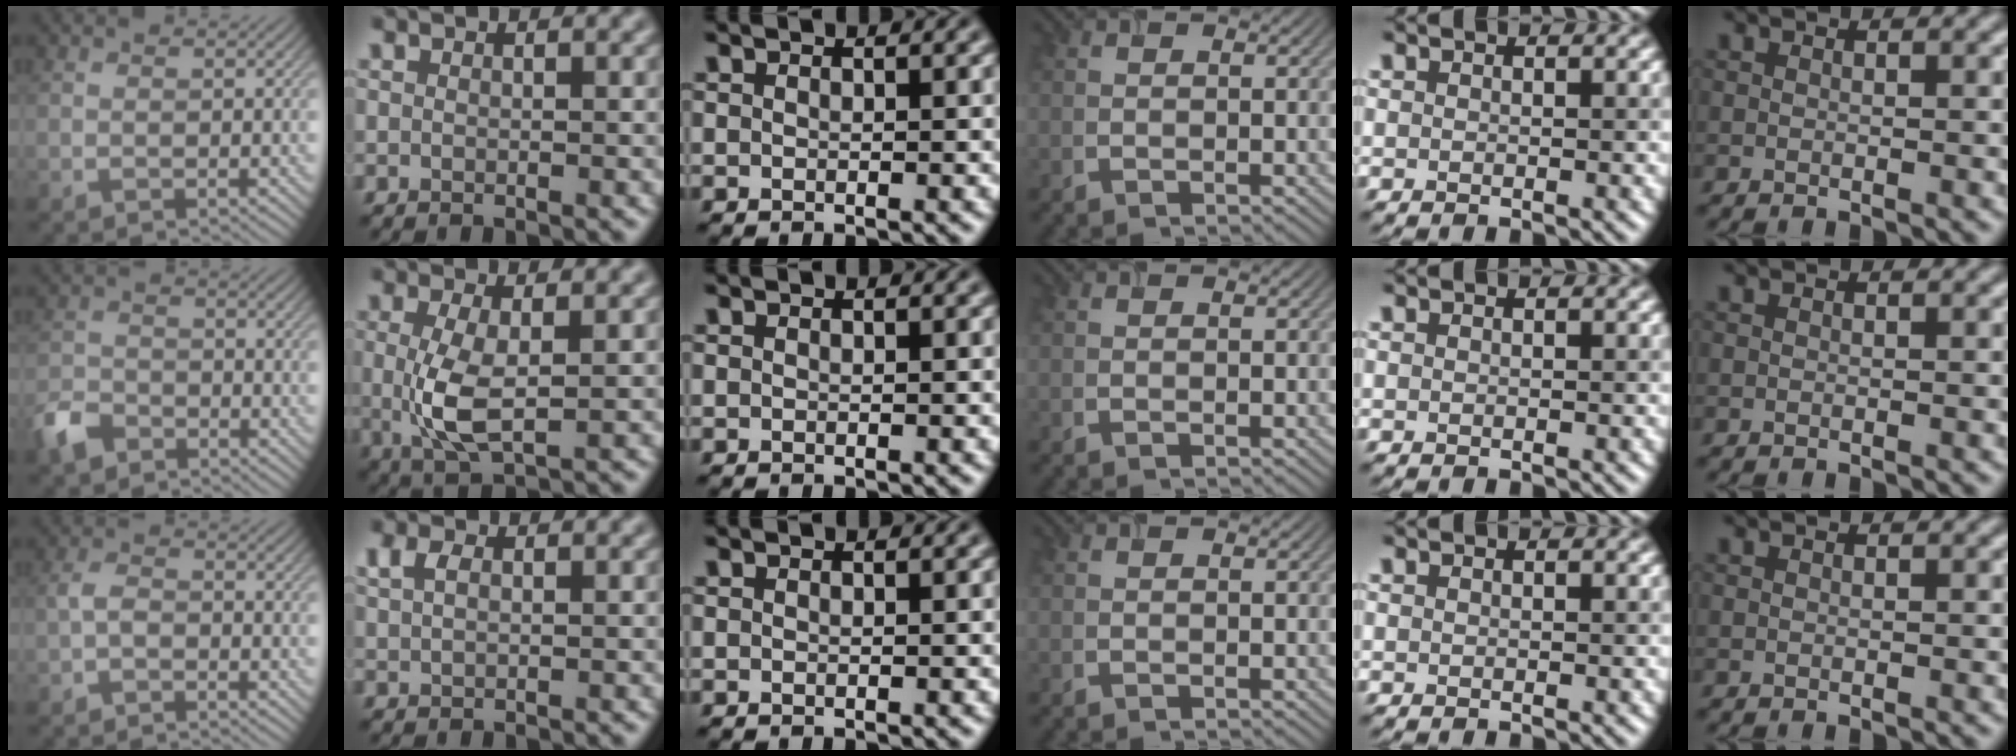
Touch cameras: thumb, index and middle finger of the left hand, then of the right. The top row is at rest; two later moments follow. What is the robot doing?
{"motion": "insert", "object": "airpods case & airpods"}